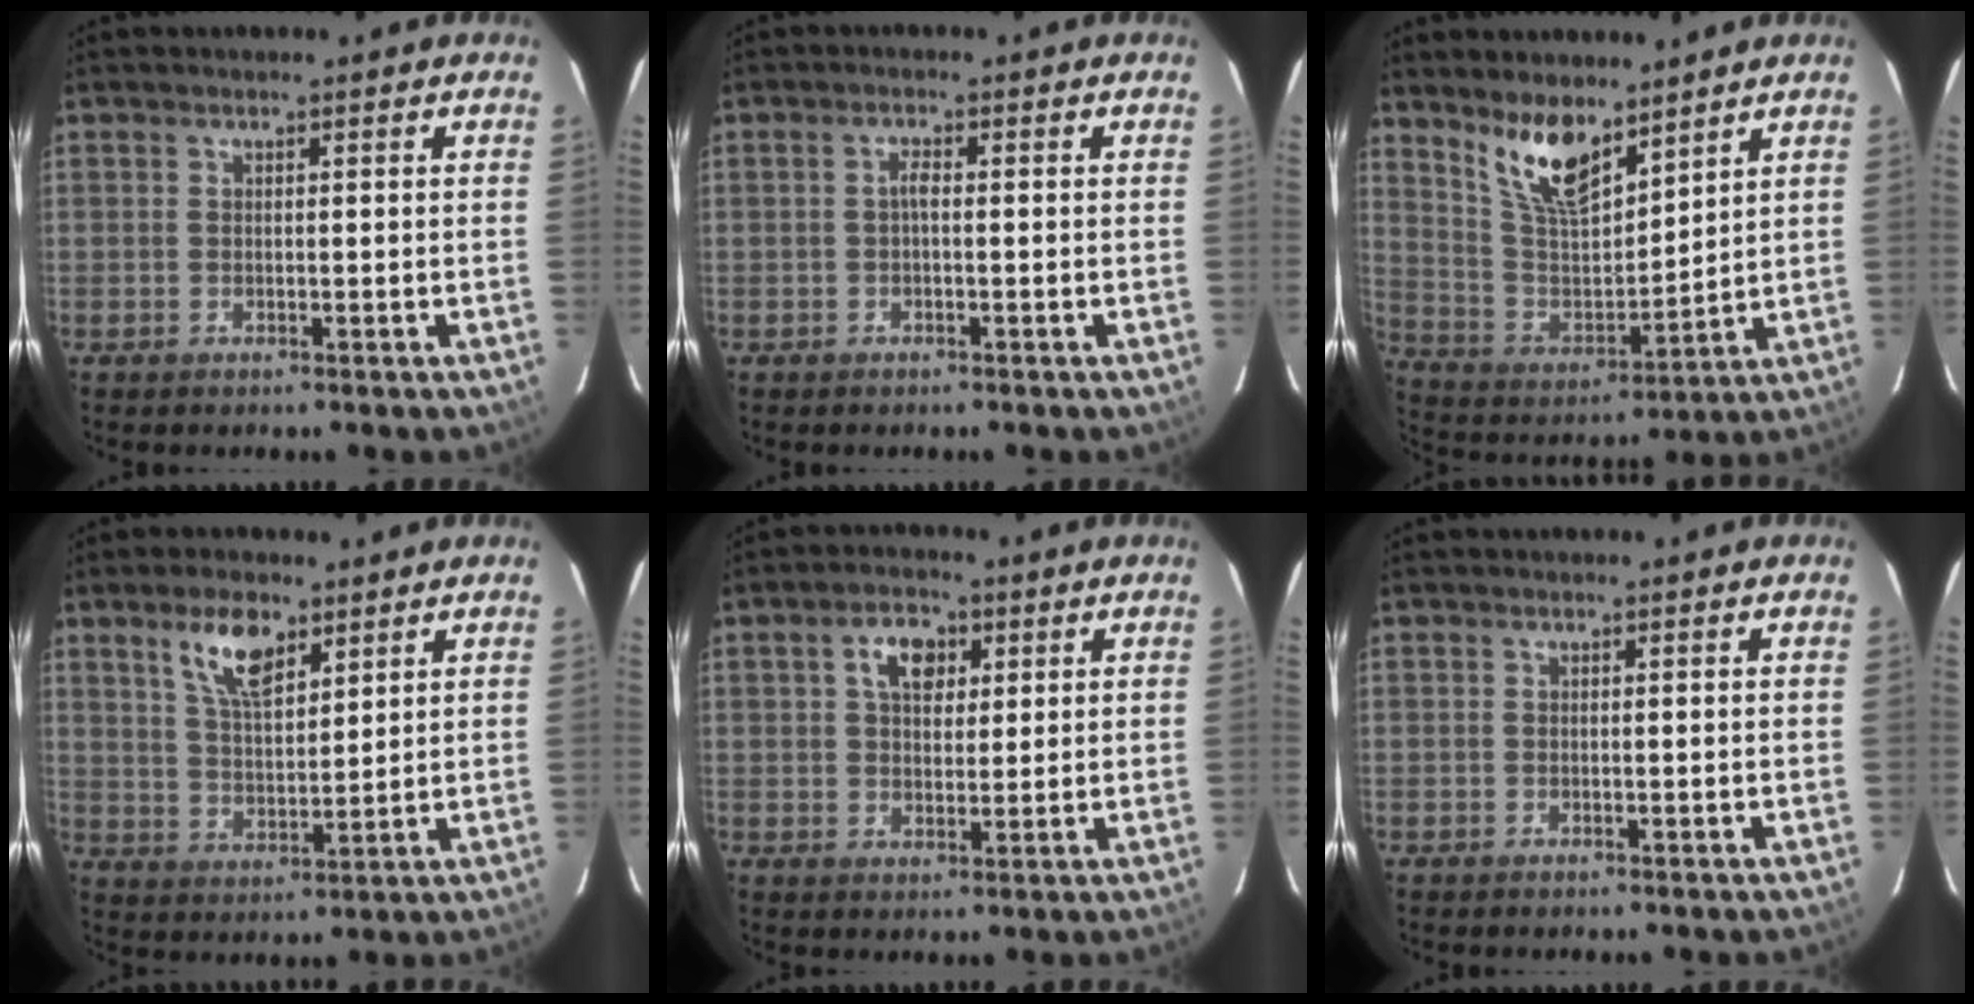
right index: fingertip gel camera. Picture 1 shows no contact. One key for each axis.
{"total": 1.3, "fx": -0.3, "fy": 0.4, "fz": 1.3, "tx": -0.024, "ty": 0.007, "tz": -0.007}
{"total": 12.1, "fx": 8.7, "fy": 4.3, "fz": 7.2, "tx": -0.140, "ty": -0.001, "tz": 0.177}
{"total": 8.5, "fx": 5.2, "fy": 3.5, "fz": 5.8, "tx": -0.103, "ty": 0.007, "tz": 0.101}
{"total": 6.0, "fx": 2.2, "fy": 3.9, "fz": 4.0, "tx": -0.063, "ty": 0.019, "tz": 0.039}
{"total": 0.0}